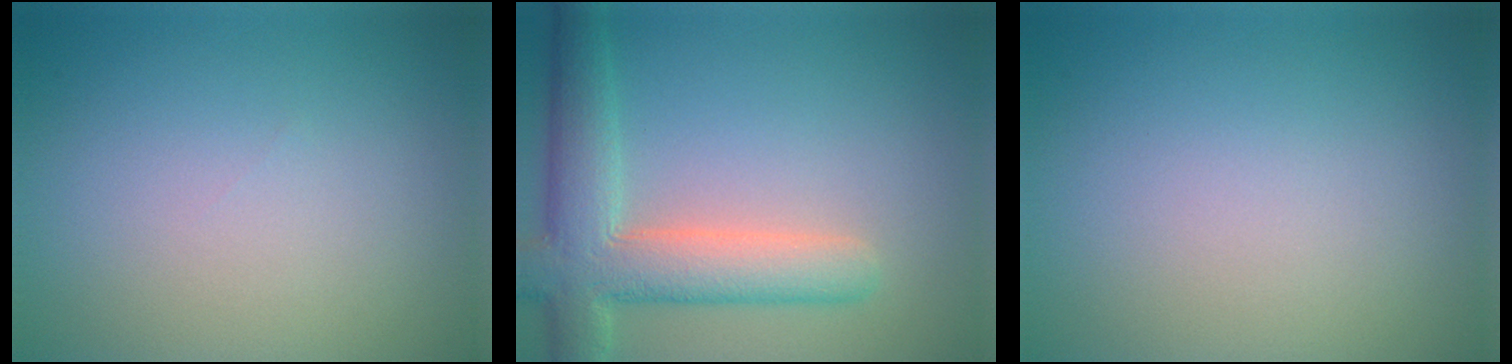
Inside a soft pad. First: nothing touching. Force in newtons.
{"total": 7.1, "press": 7.0, "slide": 0.7}
{"total": 0.0}